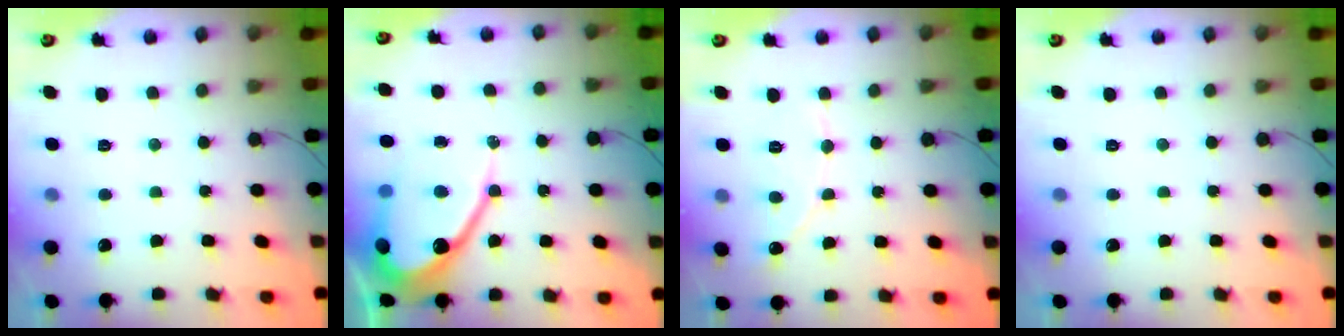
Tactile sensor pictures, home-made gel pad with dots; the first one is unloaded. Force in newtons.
{"total": 16.2, "press": 16.2, "slide": 1.2}
{"total": 7.5, "press": 7.4, "slide": 0.6}
{"total": 0.0}